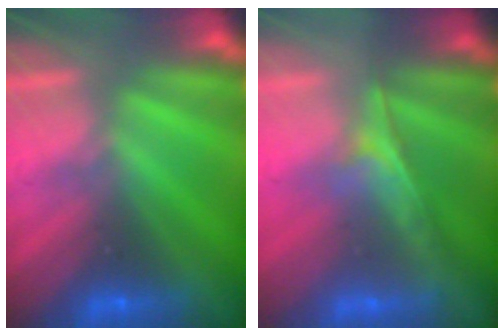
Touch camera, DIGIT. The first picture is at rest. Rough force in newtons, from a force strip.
{"total": 1.9}